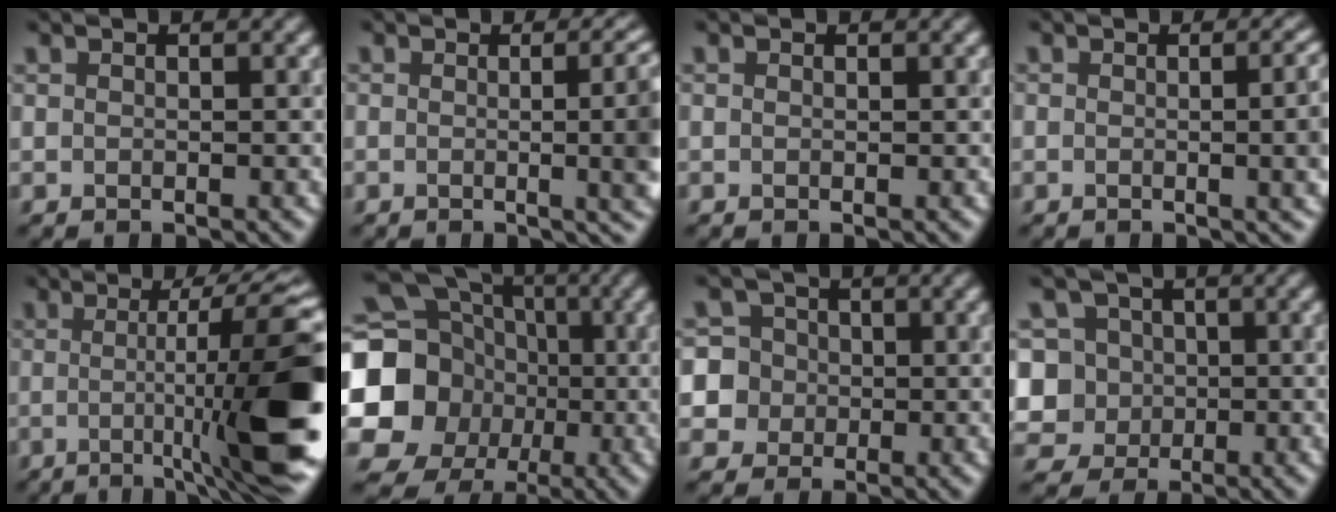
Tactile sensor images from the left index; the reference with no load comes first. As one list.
[{"total": 7.8, "force": [-0.4, 3.4, 7.0], "torque": [-0.052, -0.002, -0.003]}, {"total": 0.0}, {"total": 5.0, "force": [-0.4, 2.2, 4.5], "torque": [-0.037, -0.007, 0.000]}, {"total": 13.9, "force": [-1.8, 2.6, 13.6], "torque": [-0.153, 0.011, -0.026]}, {"total": 20.0, "force": [-1.3, 18.4, 7.7], "torque": [-0.184, -0.002, -0.070]}, {"total": 7.2, "force": [-0.6, 7.0, 1.6], "torque": [-0.040, 0.022, -0.021]}, {"total": 8.9, "force": [-1.2, 8.3, 3.1], "torque": [-0.071, 0.027, -0.053]}]